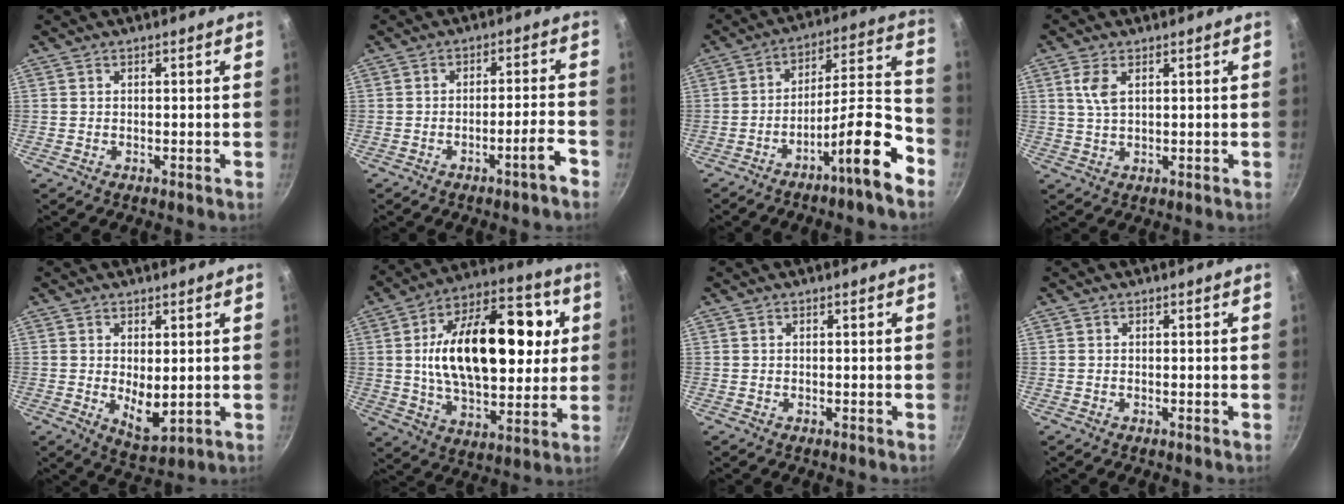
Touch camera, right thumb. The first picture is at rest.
{"total": 4.7, "force": [-2.9, 0.0, 3.7], "torque": [-0.057, 0.029, -0.038]}
{"total": 13.3, "force": [-7.9, 1.8, 10.6], "torque": [-0.147, 0.072, -0.127]}
{"total": 4.0, "force": [1.6, 2.0, 3.2], "torque": [-0.064, -0.008, 0.033]}
{"total": 6.2, "force": [0.3, 3.1, 5.4], "torque": [-0.075, -0.020, 0.017]}
{"total": 27.0, "force": [4.4, 15.4, 21.7], "torque": [-0.326, 0.009, 0.060]}
{"total": 0.0}
{"total": 0.0}